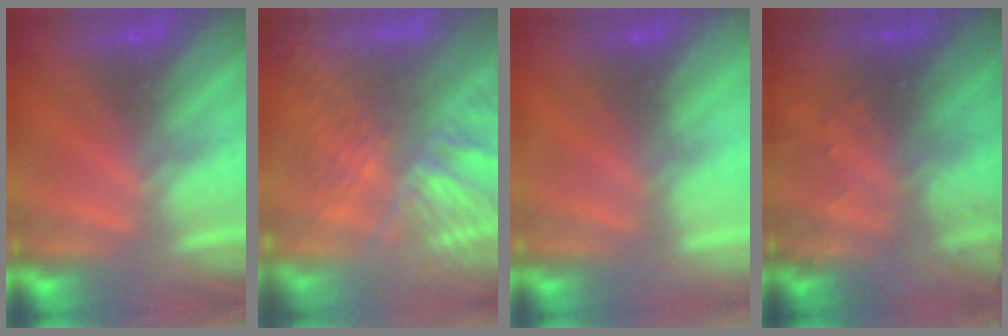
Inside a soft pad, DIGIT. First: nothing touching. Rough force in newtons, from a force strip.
{"total": 8.2}
{"total": 2.3}
{"total": 7.9}